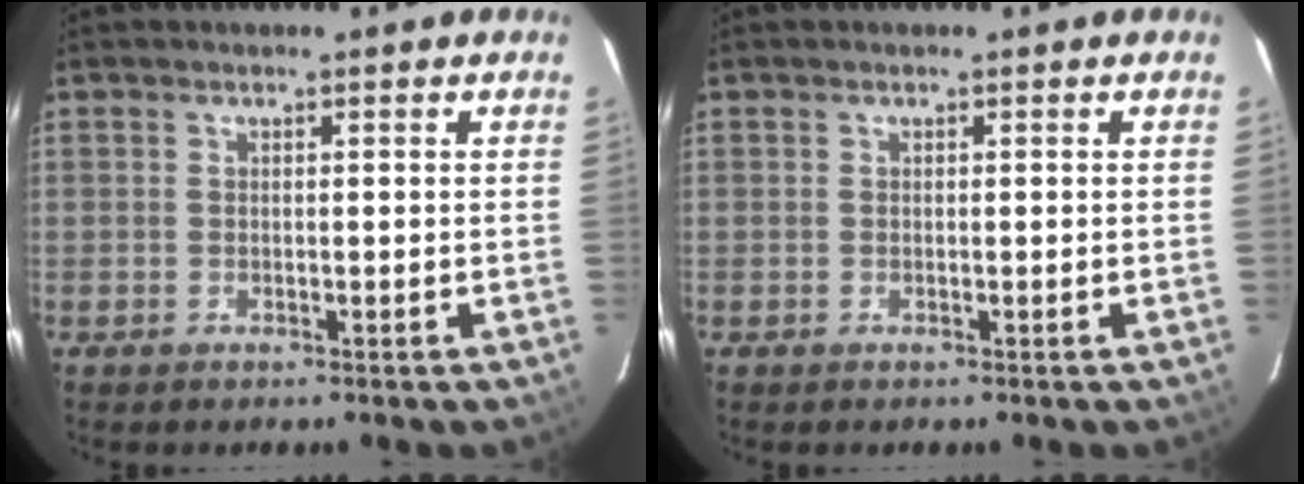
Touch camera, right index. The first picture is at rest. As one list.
[{"total": 0.0}]